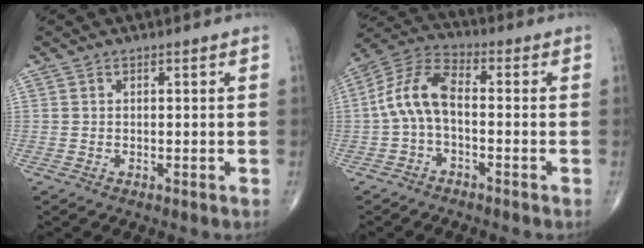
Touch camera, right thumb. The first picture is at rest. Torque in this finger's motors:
{"motor_torque": [-0.34, 0.73, 1.13, -0.17, 0.09]}